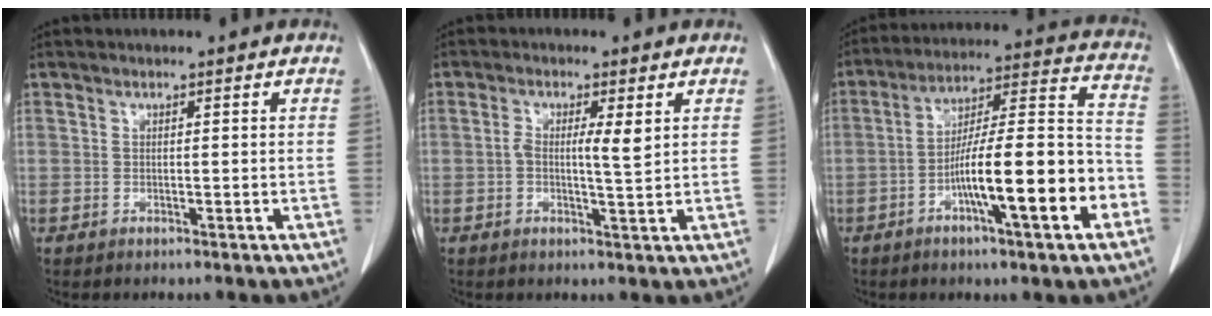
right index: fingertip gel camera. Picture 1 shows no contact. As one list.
[{"total": 4.0, "force": [0.7, 0.6, 3.9], "torque": [-0.071, 0.005, 0.009]}, {"total": 17.0, "force": [-6.3, 1.7, 15.7], "torque": [-0.248, 0.011, -0.099]}]